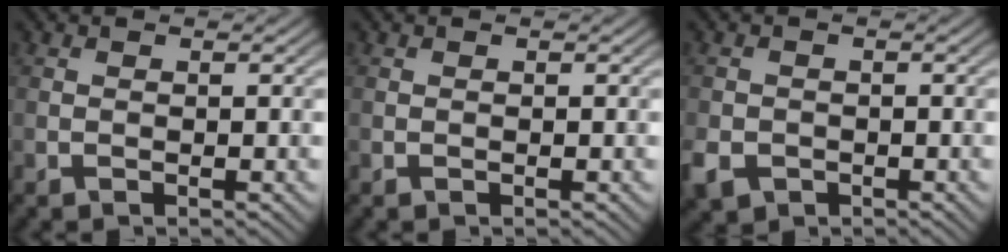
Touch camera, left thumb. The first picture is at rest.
{"total": 0.0}
{"total": 3.8, "force": [-1.7, 3.0, 1.6], "torque": [-0.045, -0.011, -0.039]}